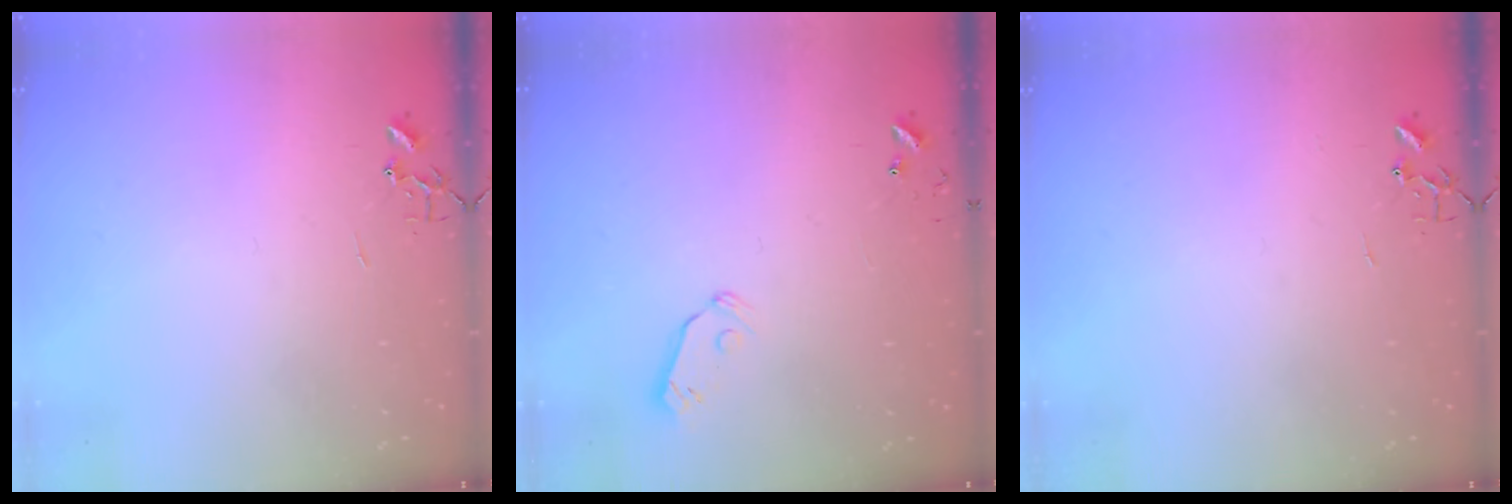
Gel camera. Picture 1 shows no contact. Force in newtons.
{"total": 5.9, "press": 5.8, "slide": 1.0}
{"total": 0.0}